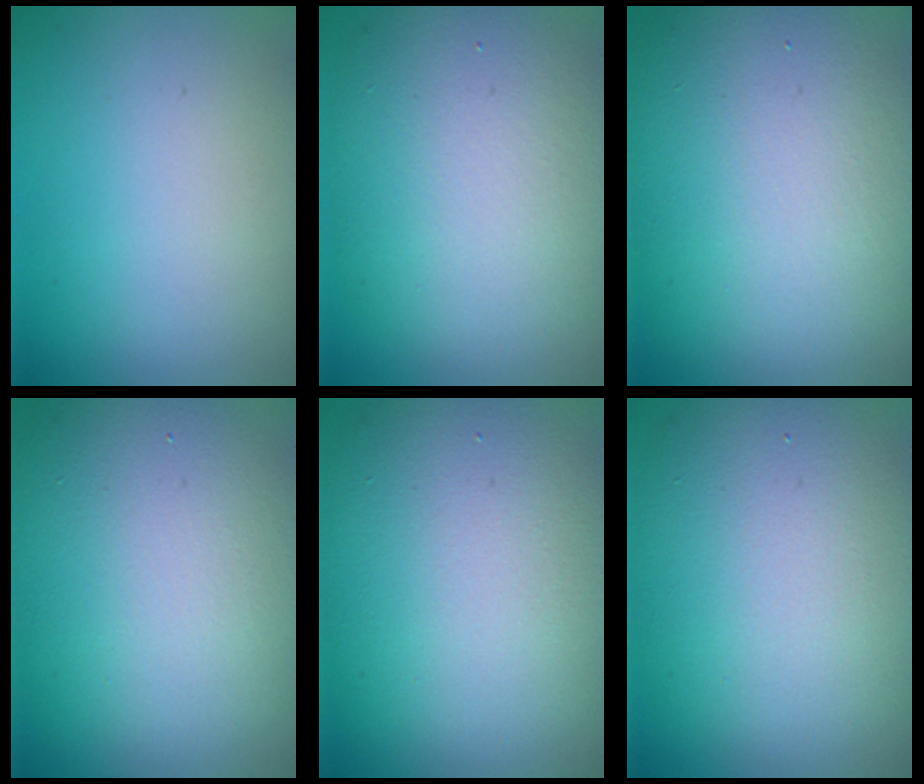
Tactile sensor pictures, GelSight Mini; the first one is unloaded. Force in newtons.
{"total": 11.2, "press": 11.2, "slide": 0.7}
{"total": 16.6, "press": 16.6, "slide": 0.4}
{"total": 17.4, "press": 17.4, "slide": 0.9}
{"total": 15.3, "press": 15.3, "slide": 0.8}
{"total": 12.5, "press": 12.5, "slide": 0.7}